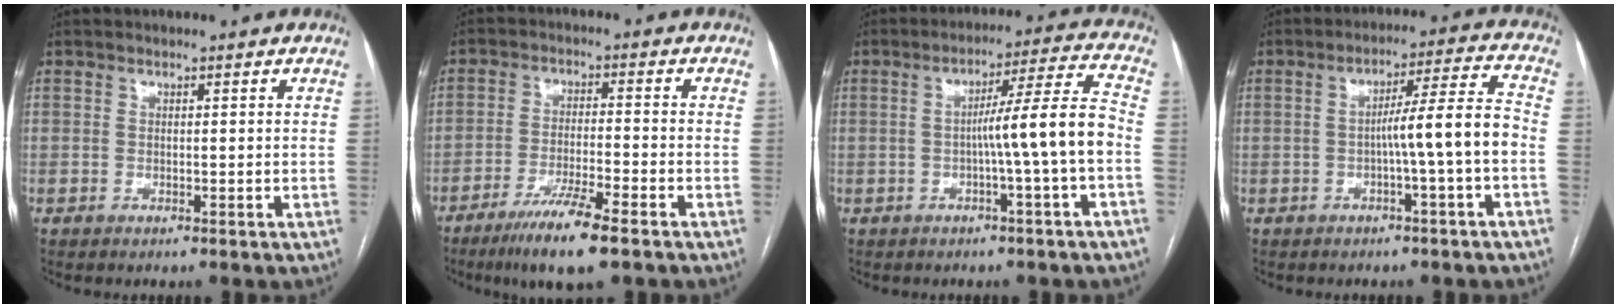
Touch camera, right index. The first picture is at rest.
{"total": 8.9, "force": [-6.0, 0.2, 6.5], "torque": [-0.120, -0.023, -0.107]}
{"total": 9.3, "force": [-2.0, -1.5, 8.9], "torque": [-0.136, 0.021, -0.028]}
{"total": 8.1, "force": [-2.0, -1.0, 7.8], "torque": [-0.119, 0.022, -0.026]}